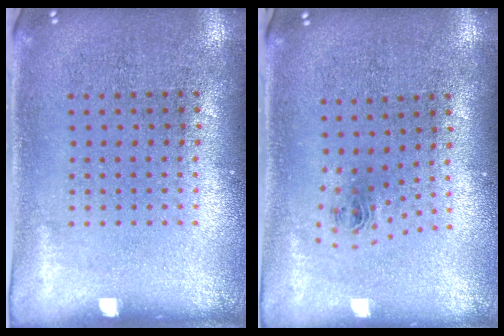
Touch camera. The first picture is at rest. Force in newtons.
{"total": 0.9, "press": 0.3, "slide": 0.8}